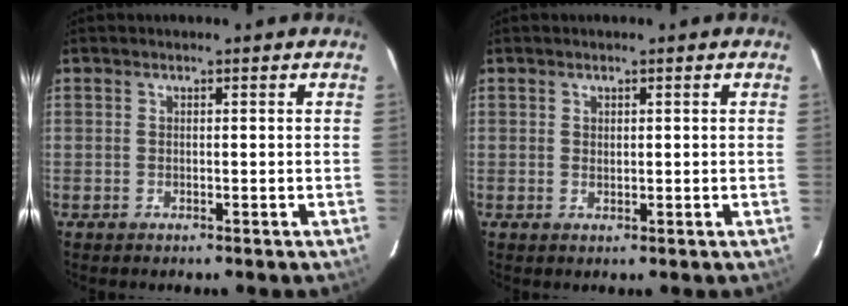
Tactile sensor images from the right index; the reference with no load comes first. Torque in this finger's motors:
{"motor_torque": [-0.15, 0.05, -0.06, 0.00]}